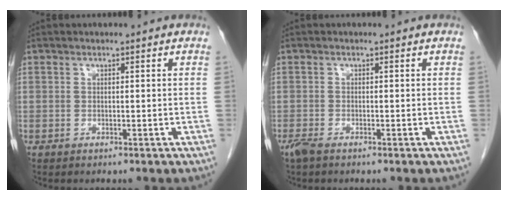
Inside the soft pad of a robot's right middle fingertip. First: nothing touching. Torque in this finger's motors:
{"motor_torque": [0.36, -0.19, 0.02, 0.02]}